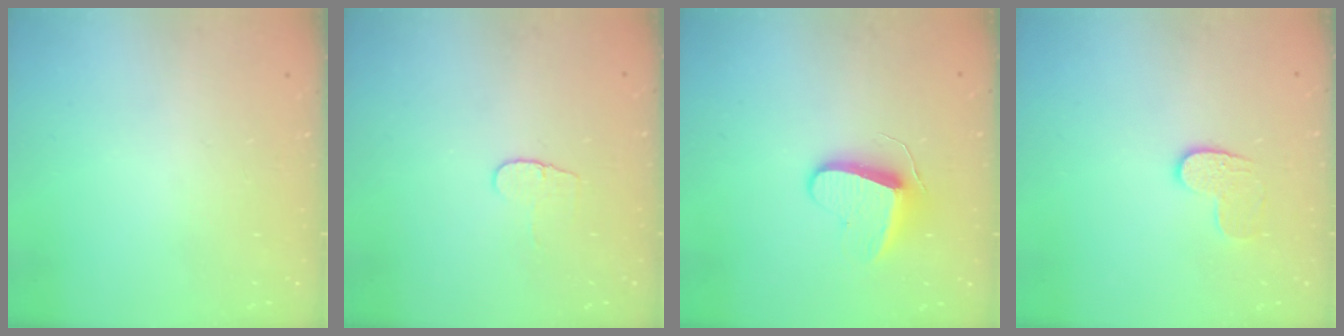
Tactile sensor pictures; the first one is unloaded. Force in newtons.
{"total": 4.8, "press": 4.8, "slide": 0.4}
{"total": 9.5, "press": 9.5, "slide": 0.4}
{"total": 6.2, "press": 6.2, "slide": 0.3}